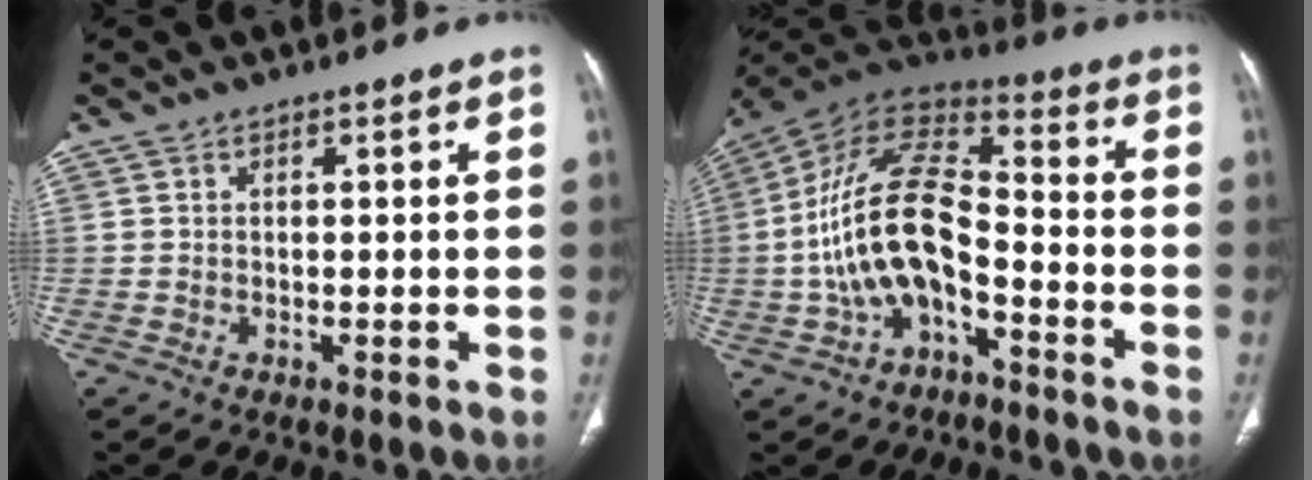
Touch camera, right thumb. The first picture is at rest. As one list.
[{"total": 17.5, "force": [-4.8, 9.2, 14.1], "torque": [-0.260, 0.064, -0.090]}]